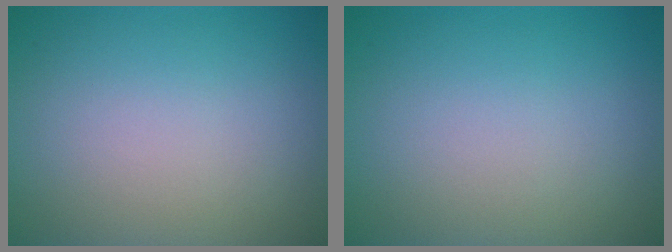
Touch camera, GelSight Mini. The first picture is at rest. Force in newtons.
{"total": 0.0}